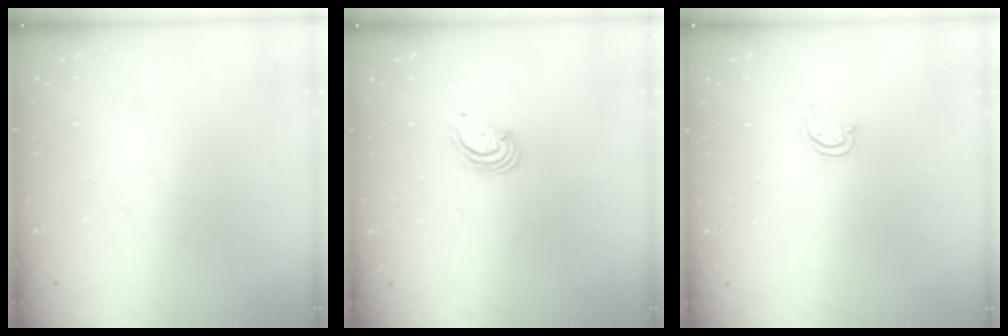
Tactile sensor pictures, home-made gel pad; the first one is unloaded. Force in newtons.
{"total": 2.5, "press": 2.5, "slide": 0.3}
{"total": 3.0, "press": 3.0, "slide": 0.2}